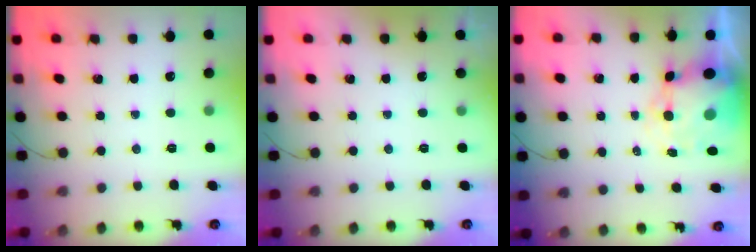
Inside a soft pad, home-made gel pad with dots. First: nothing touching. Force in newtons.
{"total": 1.6, "press": 1.6, "slide": 0.2}
{"total": 9.4, "press": 9.0, "slide": 2.5}